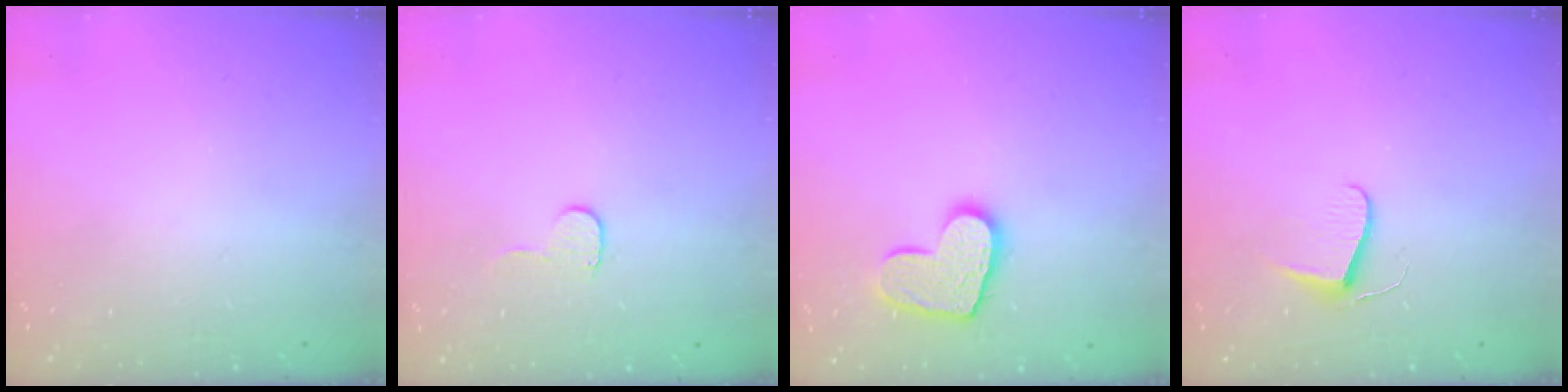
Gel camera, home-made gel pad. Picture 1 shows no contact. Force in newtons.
{"total": 5.2, "press": 5.1, "slide": 0.5}
{"total": 11.6, "press": 11.6, "slide": 0.8}
{"total": 6.2, "press": 6.1, "slide": 0.6}